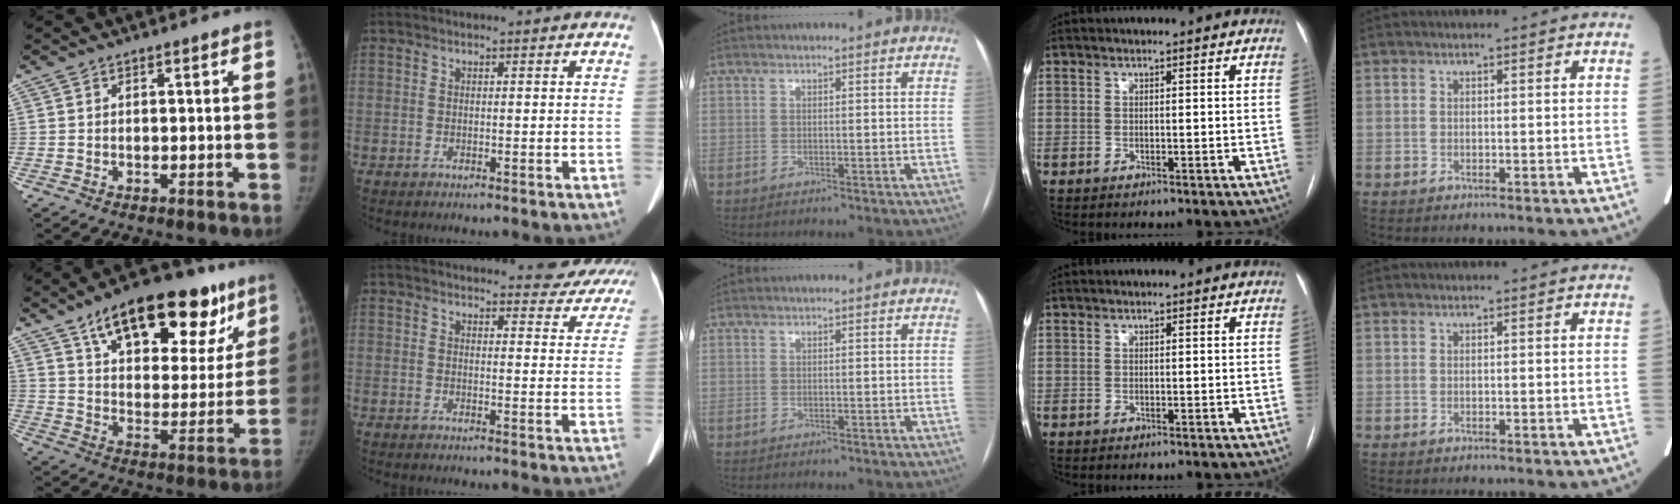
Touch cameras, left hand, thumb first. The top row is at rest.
{"thumb": {"total": 27.5, "force": [16.4, 12.5, 18.1], "torque": [-0.223, -0.024, 0.245]}, "index": {"total": 13.6, "force": [12.9, 3.3, 2.4], "torque": [0.006, -0.021, 0.121]}}